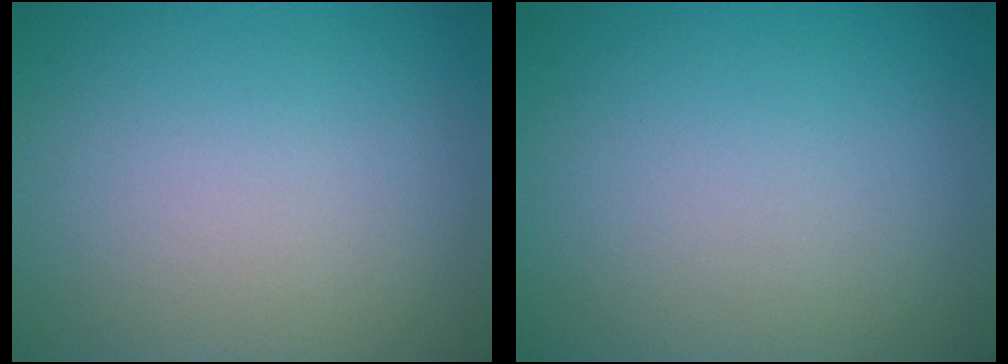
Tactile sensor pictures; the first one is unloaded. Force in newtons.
{"total": 0.0}